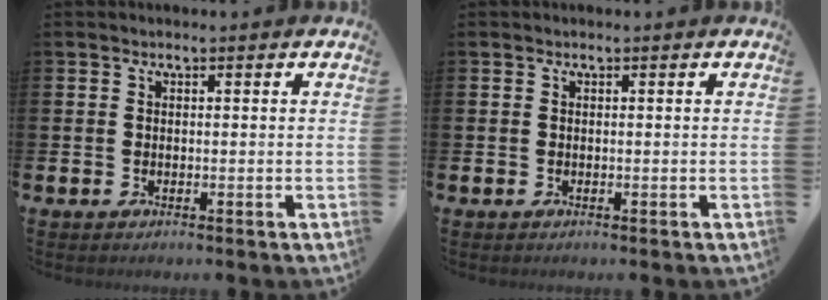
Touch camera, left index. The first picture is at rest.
{"total": 0.0}